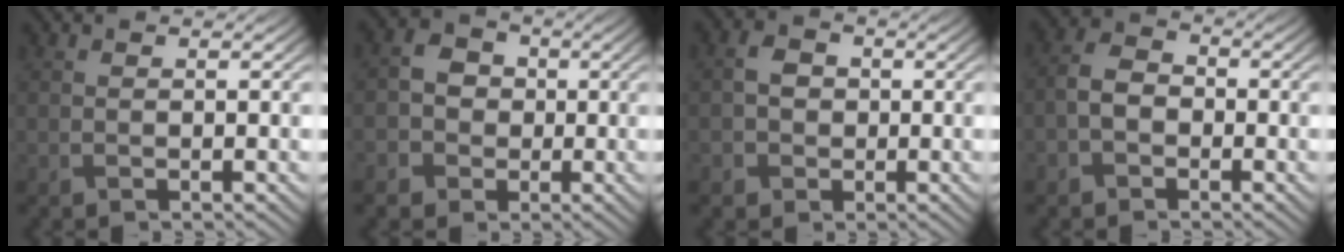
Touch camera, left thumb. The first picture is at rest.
{"total": 4.5, "force": [-1.1, 4.1, 1.5], "torque": [-0.028, -0.001, -0.033]}
{"total": 3.1, "force": [-0.4, 2.8, 1.2], "torque": [-0.028, -0.001, -0.013]}
{"total": 3.9, "force": [-1.6, 2.9, 1.9], "torque": [-0.046, 0.002, -0.041]}